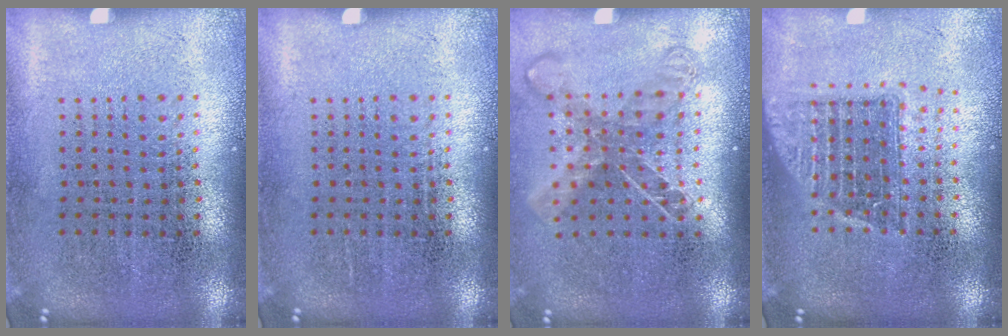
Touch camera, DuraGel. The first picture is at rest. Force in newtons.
{"total": 0.0}
{"total": 1.5, "press": 1.2, "slide": 1.0}
{"total": 1.4, "press": 1.1, "slide": 0.8}